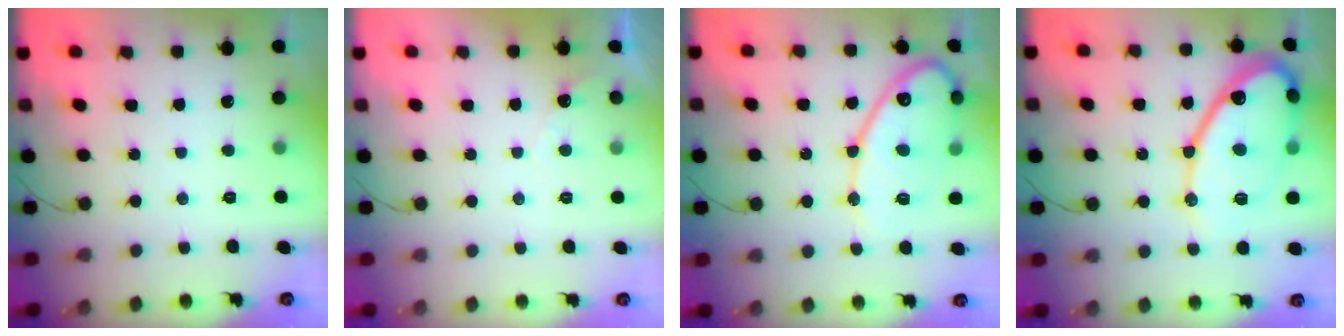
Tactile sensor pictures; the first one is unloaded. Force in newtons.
{"total": 2.3, "press": 2.3, "slide": 0.1}
{"total": 16.1, "press": 16.0, "slide": 1.3}
{"total": 20.5, "press": 20.4, "slide": 2.0}